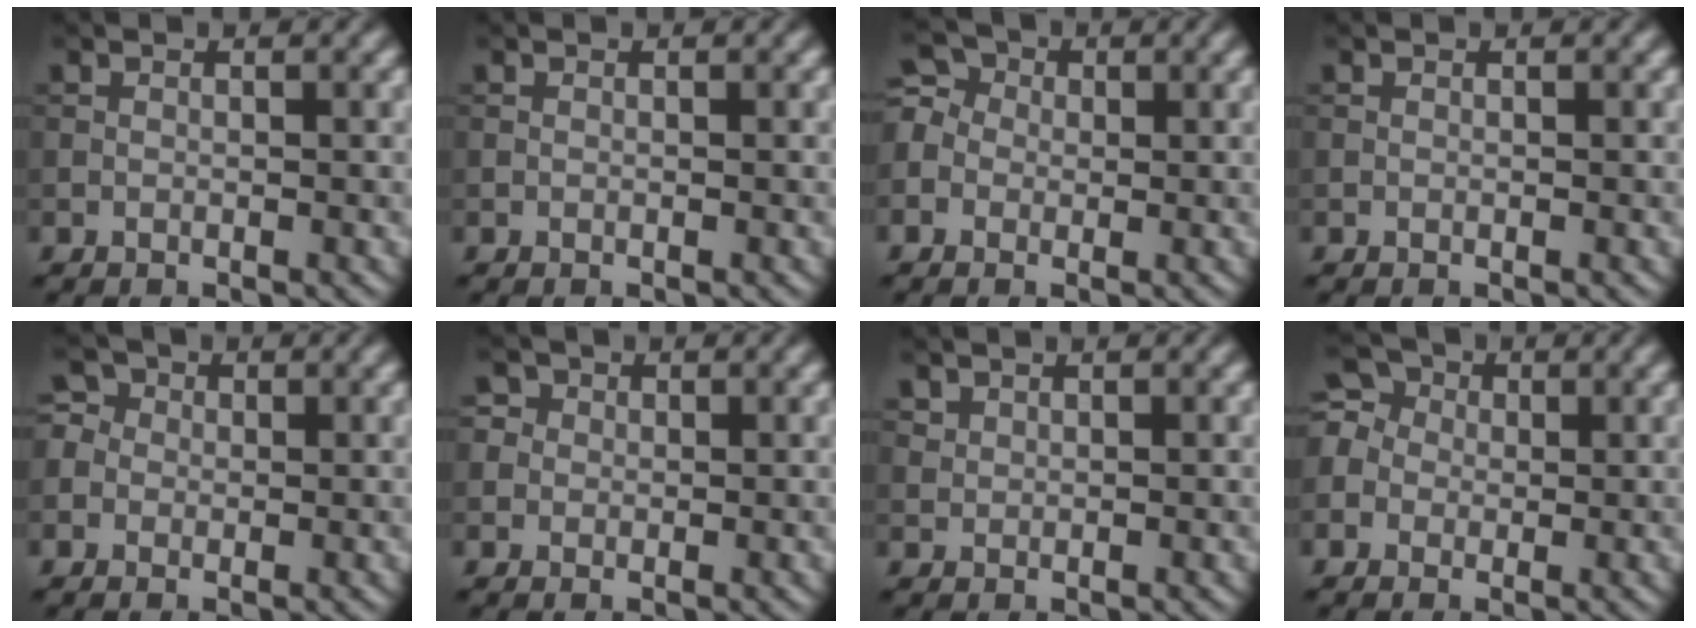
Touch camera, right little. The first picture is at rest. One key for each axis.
{"total": 0.0}
{"total": 3.5, "fx": -0.1, "fy": 3.2, "fz": 1.4, "tx": -0.021, "ty": 0.020, "tz": -0.015}
{"total": 0.0}
{"total": 2.9, "fx": 0.4, "fy": 2.7, "fz": 1.0, "tx": -0.004, "ty": 0.014, "tz": -0.016}
{"total": 2.9, "fx": 1.2, "fy": 2.5, "fz": 1.0, "tx": -0.010, "ty": 0.011, "tz": 0.004}
{"total": 0.9, "fx": 0.7, "fy": 0.6, "fz": 0.1, "tx": -0.002, "ty": -0.003, "tz": 0.018}
{"total": 4.4, "fx": 0.2, "fy": 4.0, "fz": 1.8, "tx": -0.033, "ty": 0.026, "tz": -0.018}